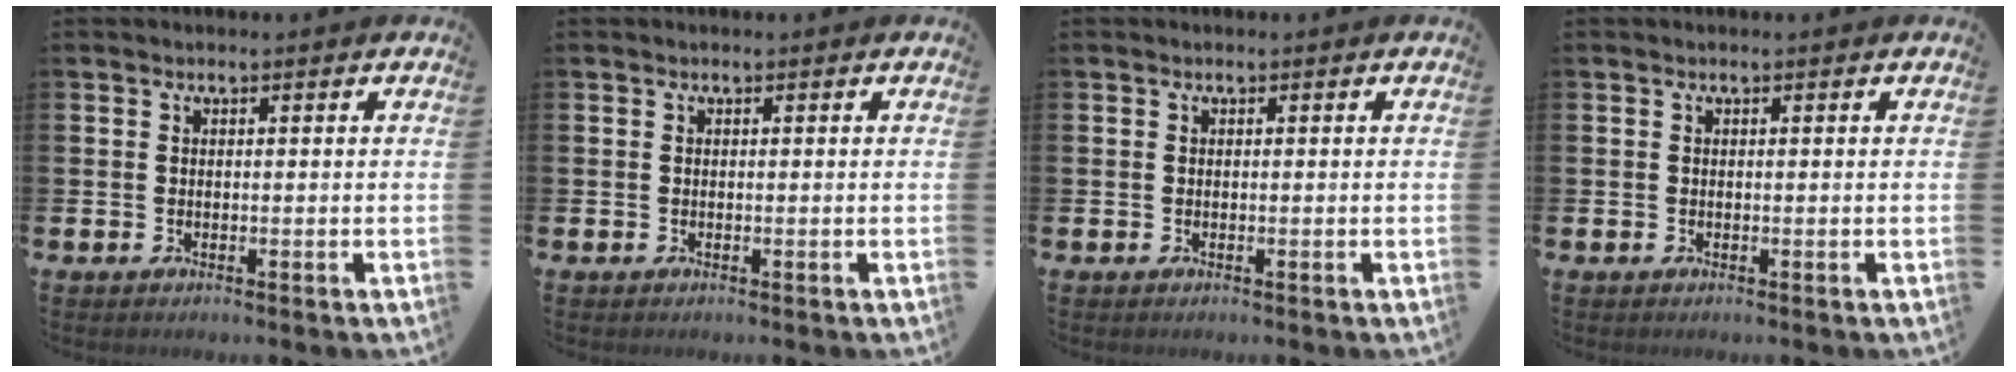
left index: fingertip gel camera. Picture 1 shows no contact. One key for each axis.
{"total": 0.0}
{"total": 0.0}
{"total": 0.0}